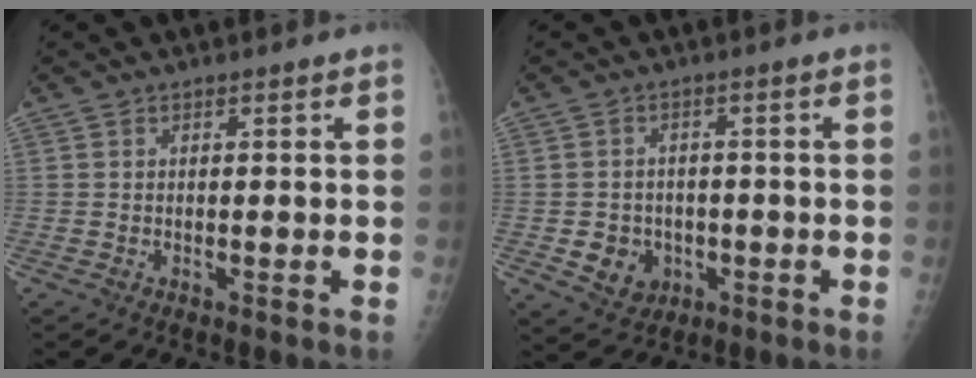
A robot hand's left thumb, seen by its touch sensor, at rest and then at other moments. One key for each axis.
{"total": 5.9, "fx": -1.6, "fy": 5.2, "fz": 2.4, "tx": -0.015, "ty": 0.007, "tz": -0.016}